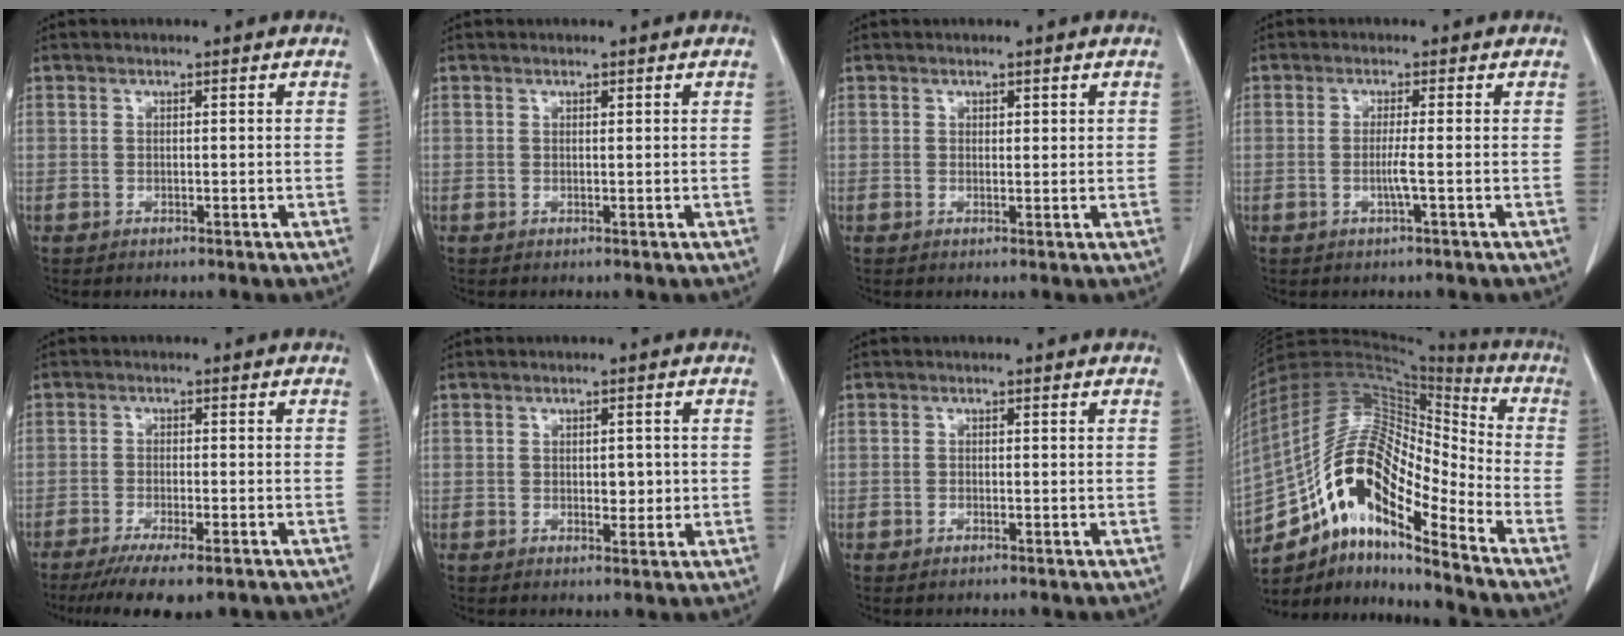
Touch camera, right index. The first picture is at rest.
{"total": 0.0}
{"total": 1.0, "force": [0.6, 0.6, 0.6], "torque": [-0.003, -0.003, 0.007]}
{"total": 2.2, "force": [-0.5, -0.5, 2.1], "torque": [-0.043, -0.003, -0.012]}
{"total": 10.2, "force": [-7.8, 2.0, 6.3], "torque": [-0.087, -0.016, -0.116]}
{"total": 2.6, "force": [0.0, 1.5, 2.1], "torque": [-0.026, -0.001, 0.004]}
{"total": 0.6, "force": [-0.4, 0.3, 0.4], "torque": [-0.008, -0.001, -0.003]}
{"total": 18.3, "force": [-10.9, 5.0, 13.8], "torque": [-0.260, 0.038, -0.184]}